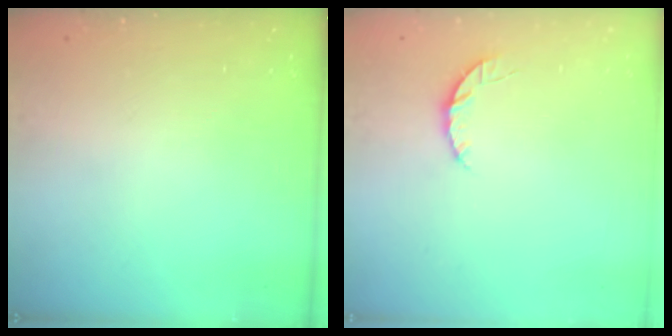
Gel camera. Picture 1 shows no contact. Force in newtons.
{"total": 3.6, "press": 3.5, "slide": 0.4}